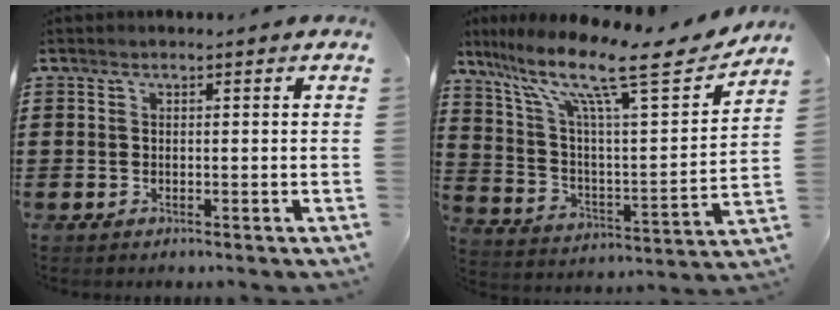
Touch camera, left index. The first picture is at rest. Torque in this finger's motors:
{"motor_torque": [2.14, 0.00, 0.42, 0.21]}